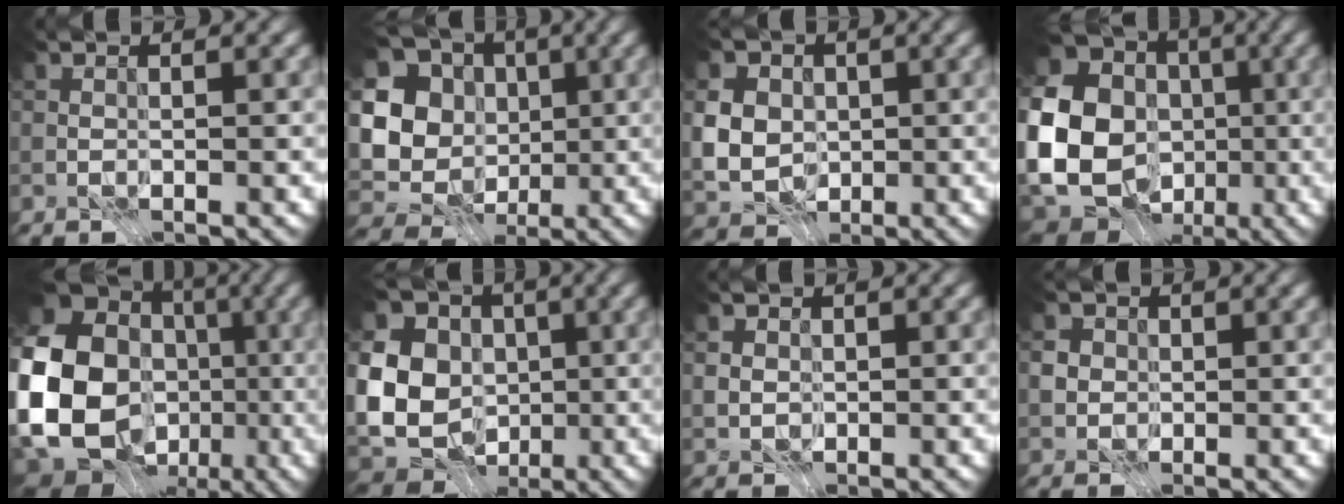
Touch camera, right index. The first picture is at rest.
{"total": 10.6, "force": [-0.5, 9.3, 5.0], "torque": [-0.112, -0.016, -0.017]}
{"total": 7.6, "force": [0.6, 6.4, 4.1], "torque": [-0.075, 0.022, -0.011]}
{"total": 22.7, "force": [-3.4, 20.3, 9.5], "torque": [-0.213, -0.002, -0.099]}
{"total": 21.8, "force": [-2.3, 18.8, 10.8], "torque": [-0.230, -0.013, -0.083]}
{"total": 15.1, "force": [-0.6, 12.8, 8.1], "torque": [-0.178, -0.001, -0.032]}
{"total": 1.5, "force": [0.1, 1.4, 0.5], "torque": [-0.013, -0.002, 0.002]}
{"total": 2.6, "force": [0.0, 2.5, 0.8], "torque": [-0.021, 0.004, -0.003]}